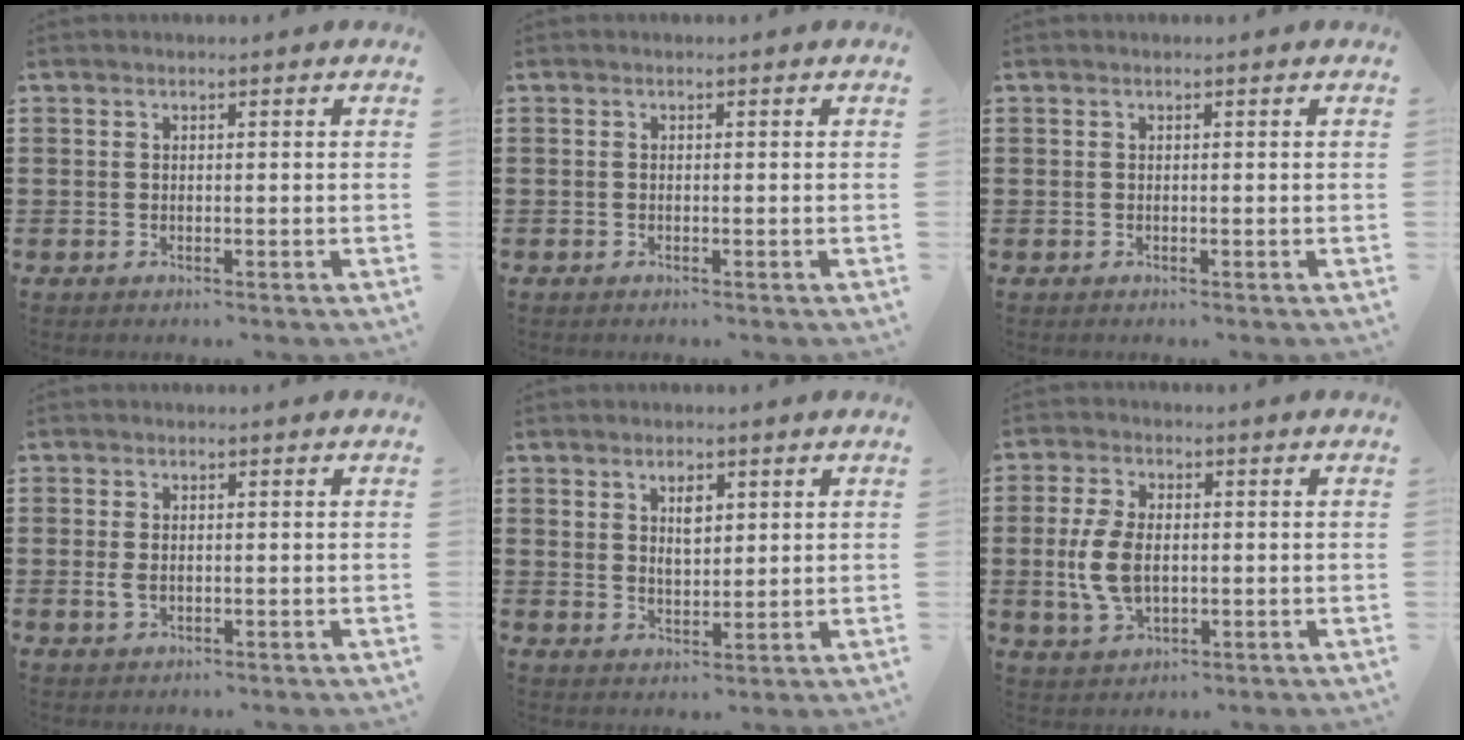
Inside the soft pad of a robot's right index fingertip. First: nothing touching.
{"total": 0.0}
{"total": 0.0}
{"total": 2.0, "force": [-0.1, 1.2, 1.5], "torque": [-0.039, 0.001, -0.004]}
{"total": 3.3, "force": [1.5, 1.7, 2.4], "torque": [-0.037, -0.001, 0.023]}
{"total": 7.0, "force": [-0.3, 4.0, 5.7], "torque": [-0.141, -0.001, -0.013]}